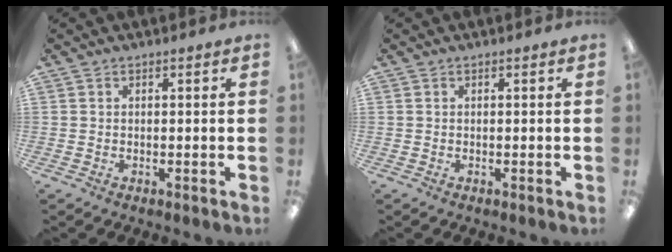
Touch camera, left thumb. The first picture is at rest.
{"total": 0.0}